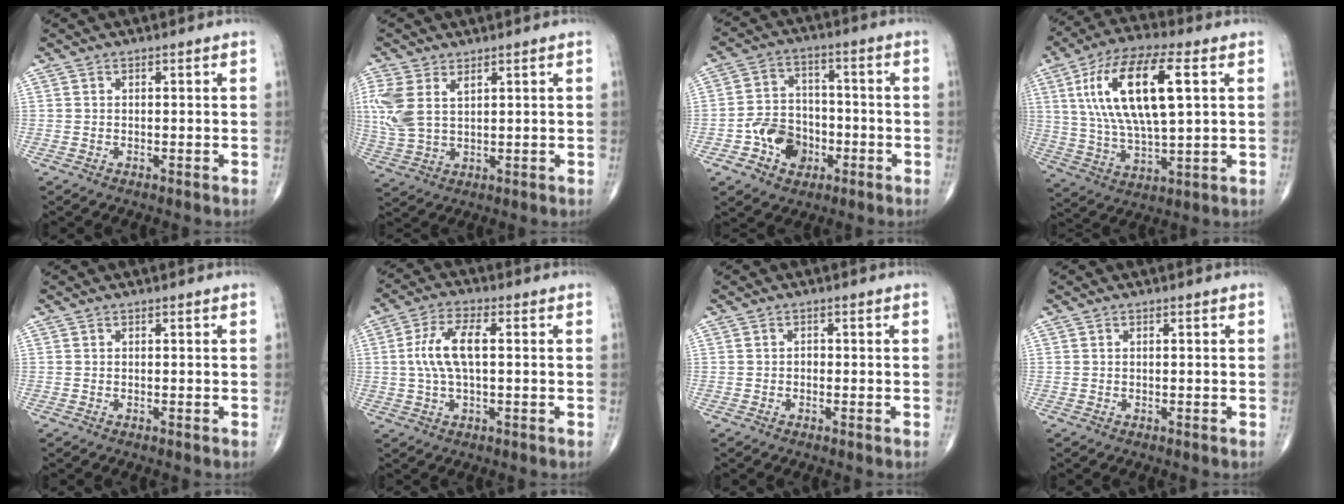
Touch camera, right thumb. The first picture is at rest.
{"total": 8.8, "force": [3.3, 4.9, 6.6], "torque": [-0.166, 0.001, 0.077]}
{"total": 9.9, "force": [-3.6, 7.8, 4.9], "torque": [-0.047, 0.033, -0.062]}
{"total": 19.5, "force": [5.2, 6.9, 17.4], "torque": [-0.332, 0.003, 0.095]}
{"total": 0.0}
{"total": 8.6, "force": [0.7, 3.4, 7.9], "torque": [-0.168, 0.015, 0.011]}
{"total": 0.8, "force": [-0.3, 0.6, 0.4], "torque": [0.001, 0.003, -0.010]}
{"total": 0.0}